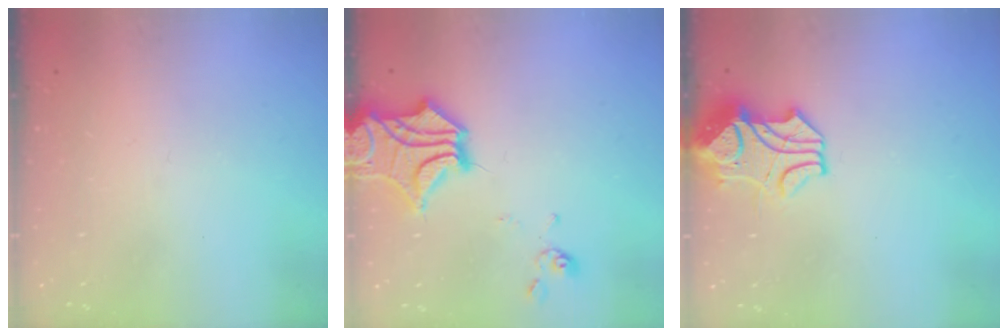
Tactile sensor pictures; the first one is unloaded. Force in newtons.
{"total": 10.8, "press": 10.4, "slide": 2.6}
{"total": 2.2, "press": 1.9, "slide": 1.1}